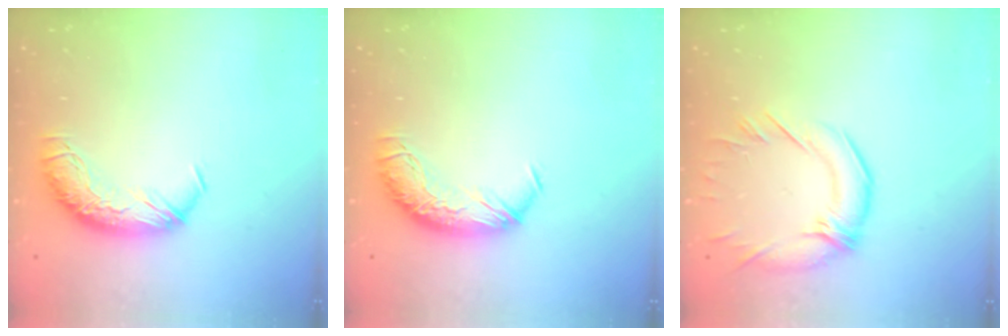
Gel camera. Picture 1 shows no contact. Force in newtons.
{"total": 0.0}
{"total": 2.3, "press": 0.9, "slide": 2.1}